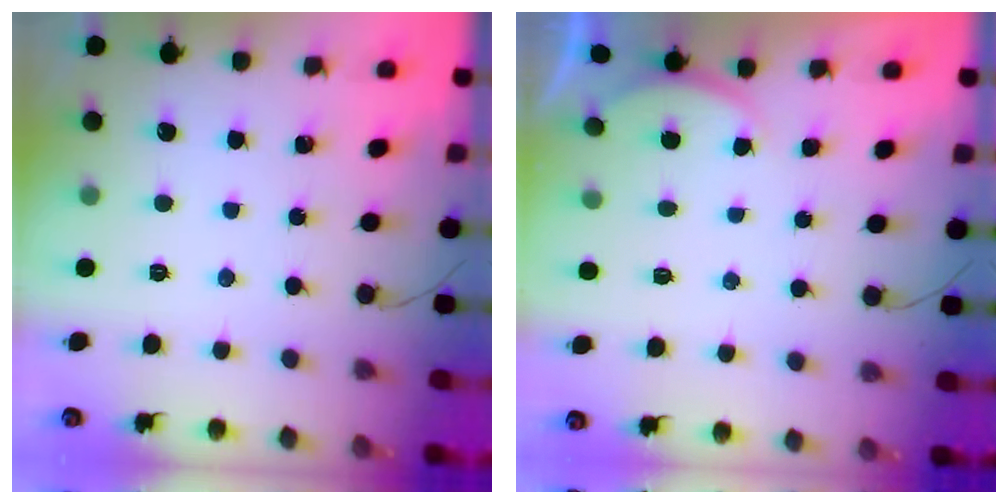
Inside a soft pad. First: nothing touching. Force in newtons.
{"total": 2.0, "press": 1.9, "slide": 0.6}